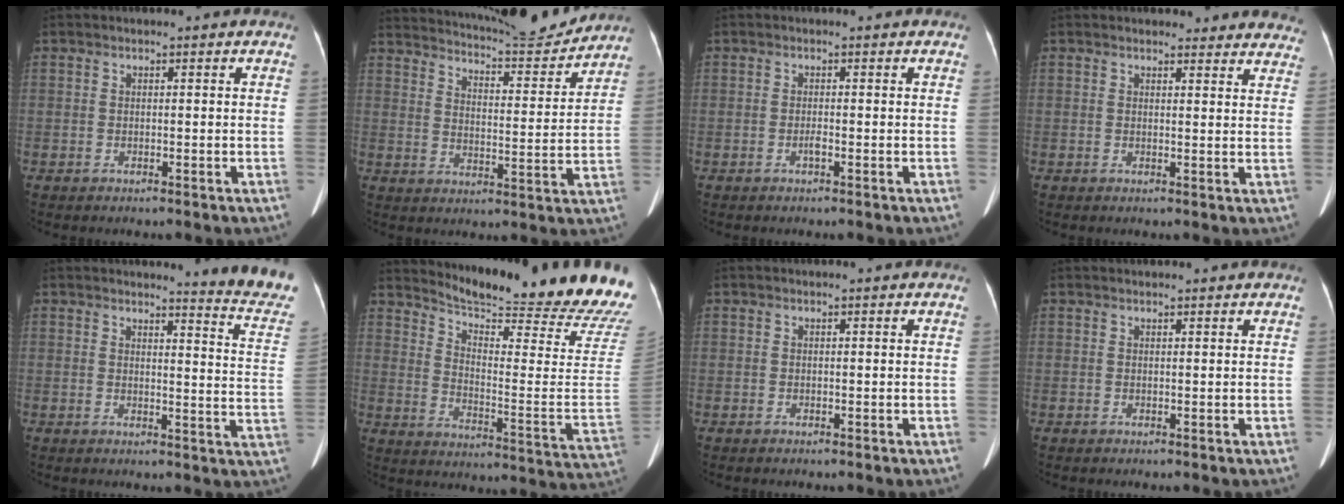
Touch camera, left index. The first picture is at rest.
{"total": 15.7, "force": [15.2, 0.4, 4.0], "torque": [-0.073, -0.033, 0.212]}
{"total": 0.6, "force": [-0.3, 0.0, 0.6], "torque": [-0.009, 0.000, -0.006]}
{"total": 12.2, "force": [11.6, 3.3, 1.9], "torque": [0.025, -0.015, 0.098]}
{"total": 11.2, "force": [11.0, -1.0, 1.8], "torque": [-0.009, -0.107, 0.099]}
{"total": 23.9, "force": [22.4, -1.1, 8.3], "torque": [-0.141, -0.134, 0.285]}
{"total": 0.0}
{"total": 2.7, "force": [2.6, 0.3, 0.7], "torque": [-0.011, 0.026, 0.032]}